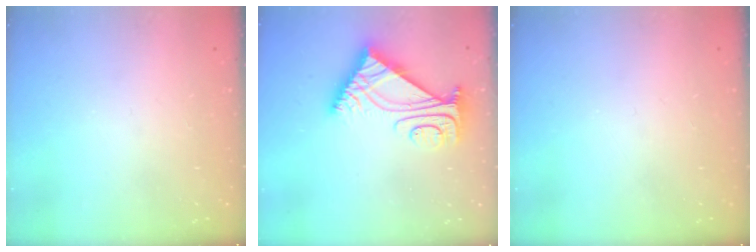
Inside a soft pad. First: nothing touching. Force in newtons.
{"total": 8.1, "press": 8.1, "slide": 1.0}
{"total": 0.0}